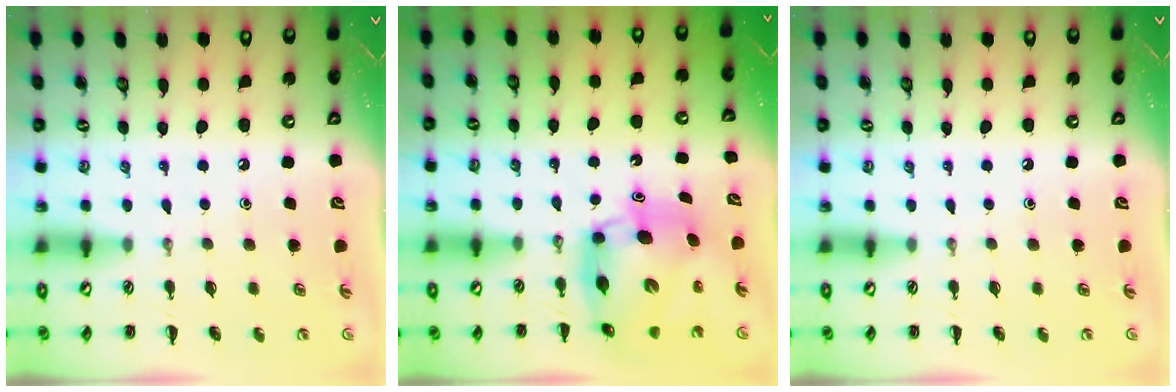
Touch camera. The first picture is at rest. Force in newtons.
{"total": 11.8, "press": 11.2, "slide": 3.7}
{"total": 0.0}